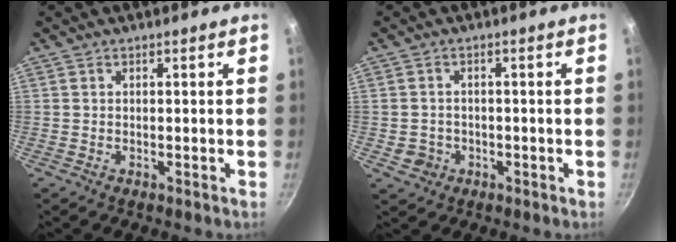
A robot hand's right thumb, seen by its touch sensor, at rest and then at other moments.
{"total": 3.5, "force": [-1.0, 3.2, 1.0], "torque": [-0.005, 0.011, -0.006]}